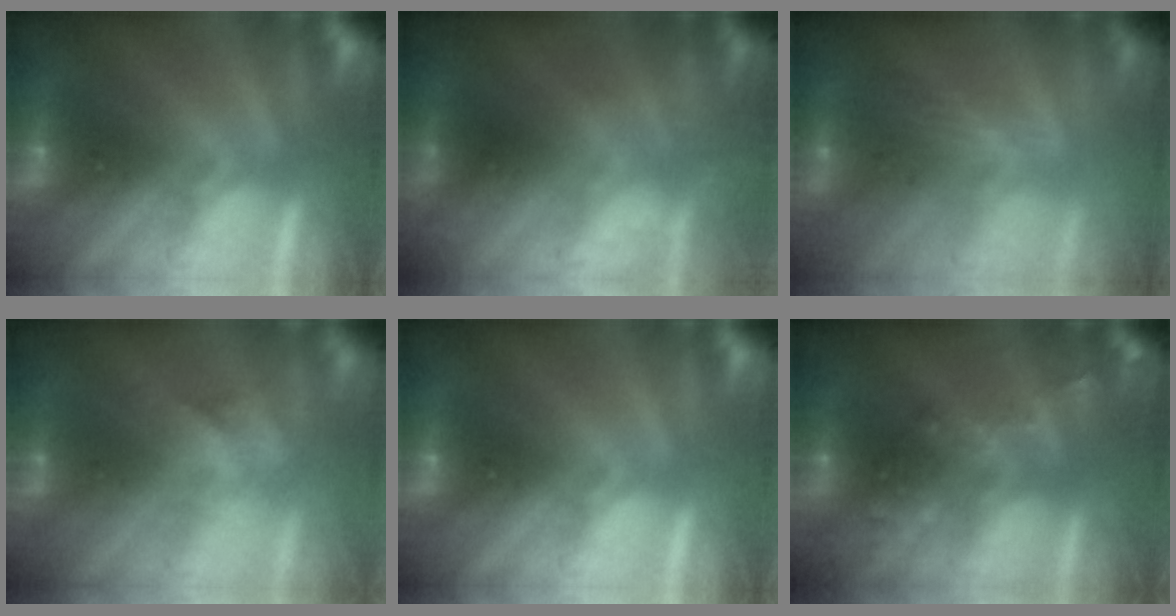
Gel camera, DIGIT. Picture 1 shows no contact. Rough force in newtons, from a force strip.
{"total": 1.3}
{"total": 2.4}
{"total": 2.9}
{"total": 0.0}
{"total": 2.7}